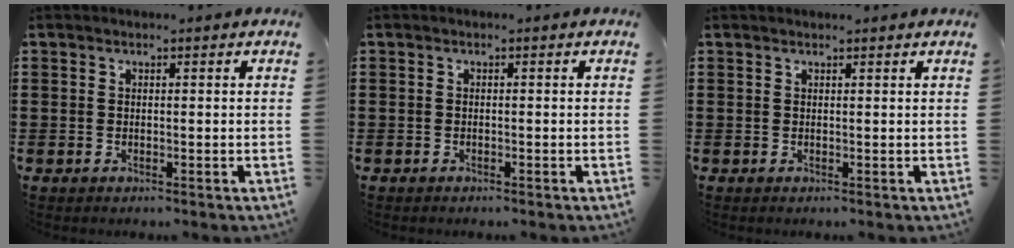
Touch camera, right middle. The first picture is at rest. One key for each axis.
{"total": 0.5, "fx": -0.5, "fy": 0.2, "fz": 0.1, "tx": -0.003, "ty": 0.000, "tz": -0.010}
{"total": 0.5, "fx": 0.5, "fy": -0.1, "fz": 0.1, "tx": -0.002, "ty": 0.001, "tz": 0.009}